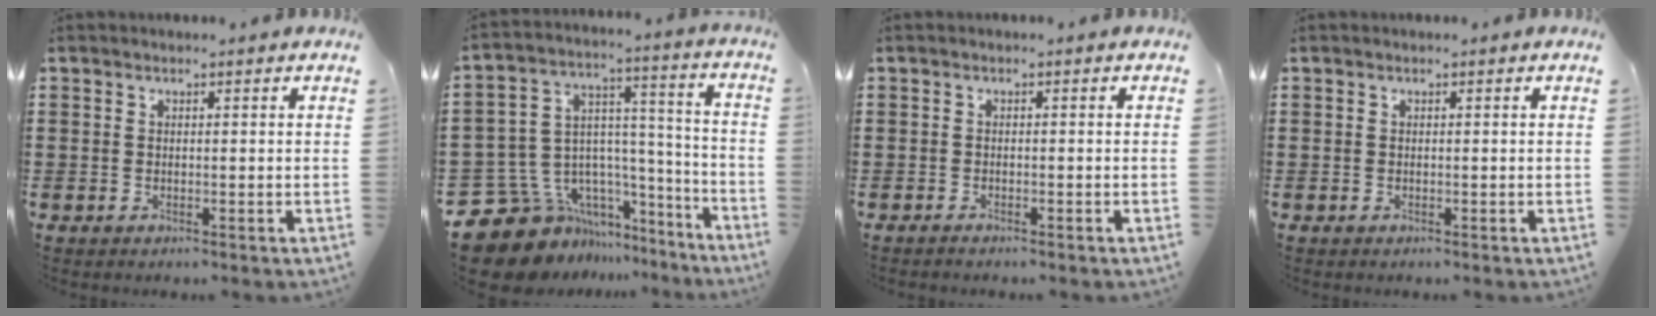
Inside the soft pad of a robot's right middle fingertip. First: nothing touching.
{"total": 10.6, "force": [-8.1, 6.3, 2.5], "torque": [-0.084, -0.001, -0.149]}
{"total": 0.6, "force": [-0.6, 0.1, 0.2], "torque": [-0.006, -0.003, -0.011]}
{"total": 0.0}